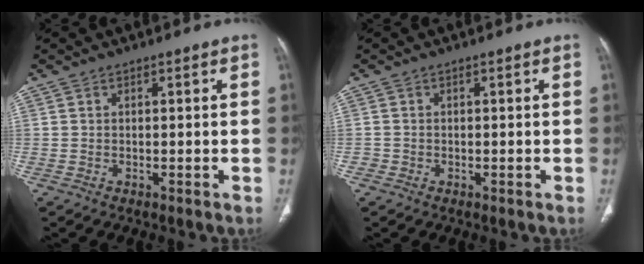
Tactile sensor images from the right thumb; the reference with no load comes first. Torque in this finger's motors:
{"motor_torque": [-0.23, 0.05, -0.02, 0.41, -0.02]}